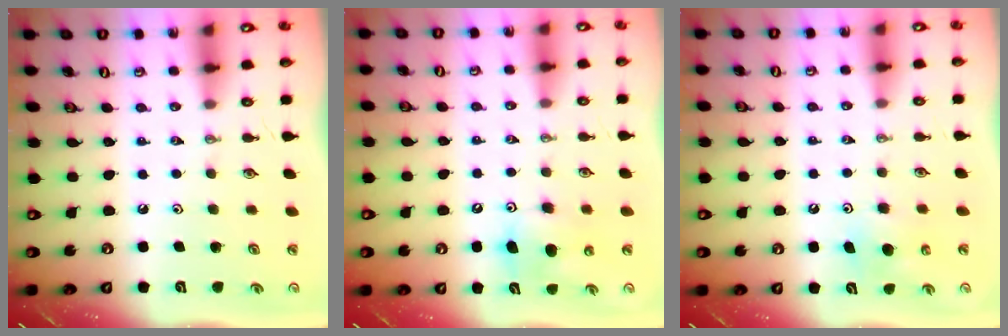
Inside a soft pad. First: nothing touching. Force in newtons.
{"total": 8.7, "press": 8.7, "slide": 1.1}
{"total": 6.1, "press": 6.1, "slide": 0.6}